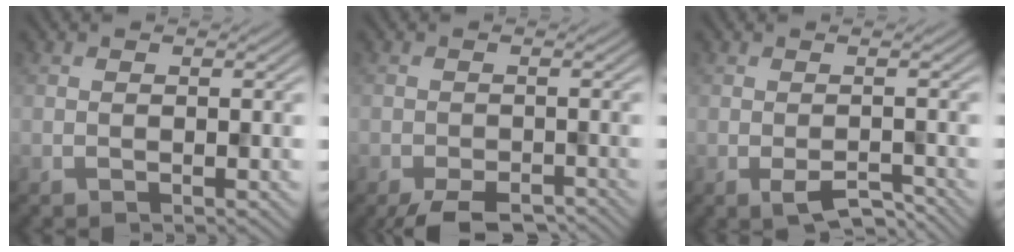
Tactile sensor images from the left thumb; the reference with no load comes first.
{"total": 5.6, "force": [-4.4, 2.1, 2.9], "torque": [-0.041, -0.015, -0.071]}
{"total": 2.8, "force": [-1.6, 0.6, 2.2], "torque": [-0.046, -0.004, -0.025]}